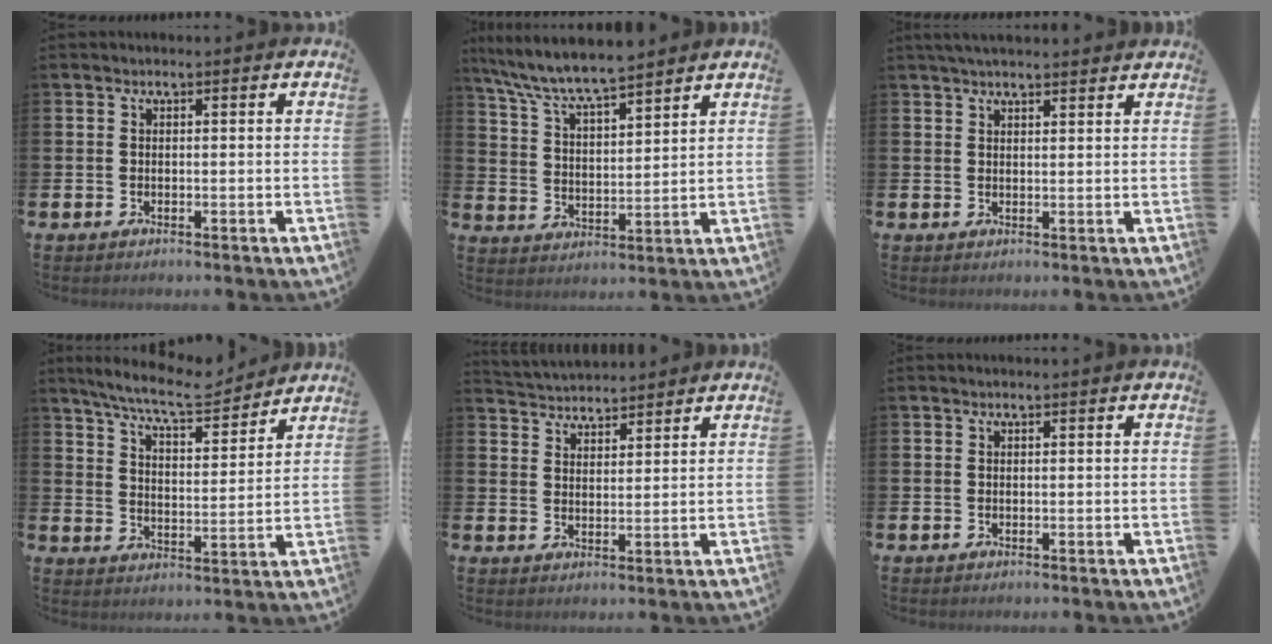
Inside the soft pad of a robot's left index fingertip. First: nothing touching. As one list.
[{"total": 7.6, "force": [7.2, 0.6, 2.3], "torque": [-0.074, -0.043, 0.128]}, {"total": 3.0, "force": [2.9, 0.4, 0.8], "torque": [-0.020, -0.006, 0.053]}, {"total": 8.4, "force": [7.8, 1.2, 3.0], "torque": [-0.081, -0.044, 0.137]}, {"total": 4.0, "force": [3.9, 0.6, -0.4], "torque": [-0.003, -0.023, 0.070]}, {"total": 0.0}]